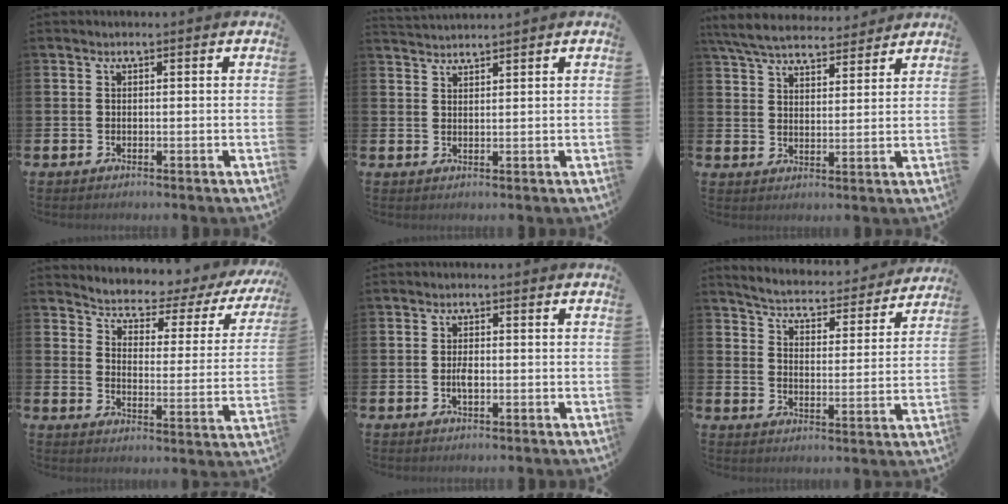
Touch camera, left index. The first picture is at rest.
{"total": 1.8, "force": [1.8, -0.3, -0.3], "torque": [0.002, -0.008, 0.034]}
{"total": 6.4, "force": [6.1, 1.4, 1.6], "torque": [-0.060, -0.027, 0.111]}
{"total": 4.2, "force": [3.9, 1.3, 0.8], "torque": [-0.039, -0.040, 0.056]}
{"total": 1.8, "force": [-0.3, 0.7, 1.6], "torque": [-0.022, -0.002, -0.007]}
{"total": 4.9, "force": [4.8, 0.6, 0.7], "torque": [-0.037, -0.043, 0.077]}